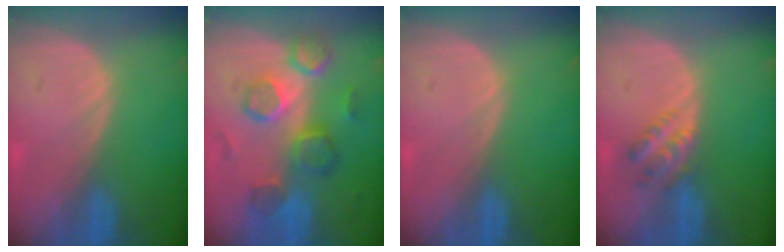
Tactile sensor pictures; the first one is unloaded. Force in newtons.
{"total": 9.0, "press": 8.6, "slide": 2.8}
{"total": 0.0}
{"total": 4.5, "press": 3.8, "slide": 2.5}